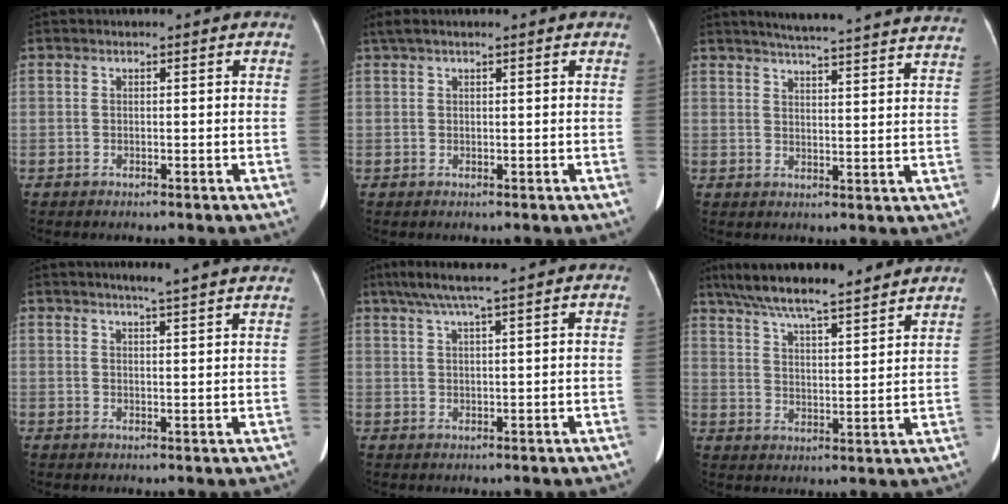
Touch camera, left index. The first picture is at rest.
{"total": 3.3, "force": [2.6, 0.0, 2.0], "torque": [-0.031, 0.043, 0.043]}
{"total": 26.5, "force": [24.8, 0.7, 9.3], "torque": [-0.136, -0.051, 0.289]}
{"total": 9.0, "force": [7.9, -0.2, 4.4], "torque": [-0.057, 0.011, 0.079]}
{"total": 6.5, "force": [4.9, -1.1, 4.1], "torque": [-0.070, 0.028, 0.085]}
{"total": 18.8, "force": [16.2, 1.6, 9.5], "torque": [-0.164, 0.037, 0.239]}